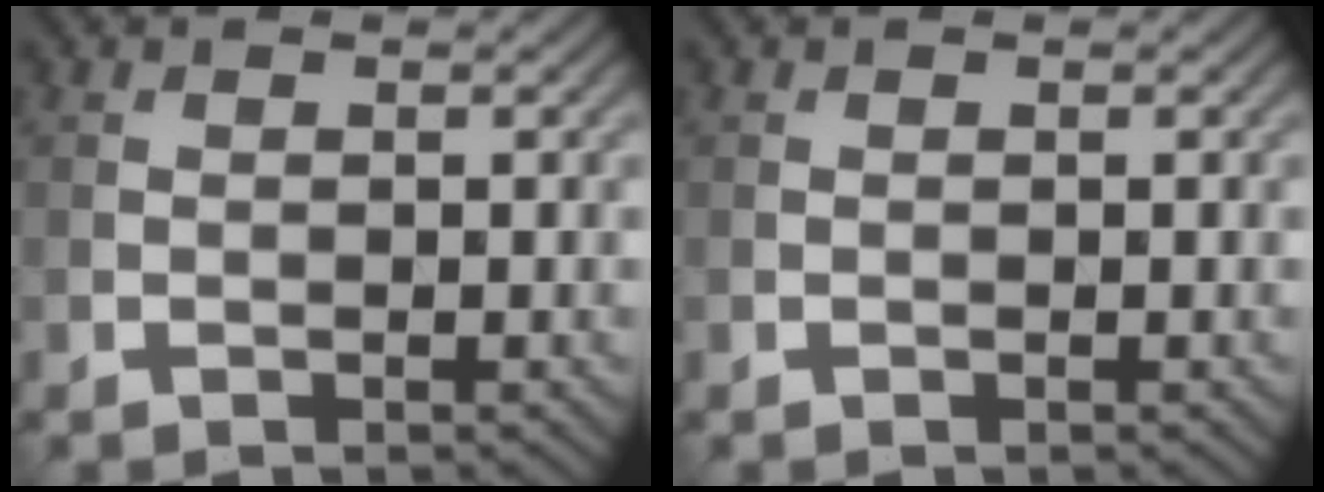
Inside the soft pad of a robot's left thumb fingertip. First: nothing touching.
{"total": 0.0}